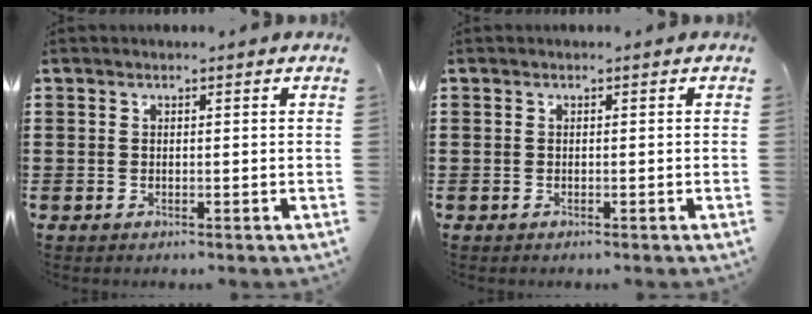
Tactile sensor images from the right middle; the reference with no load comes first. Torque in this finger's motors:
{"motor_torque": [-0.61, -0.19, -0.02, 0.02]}